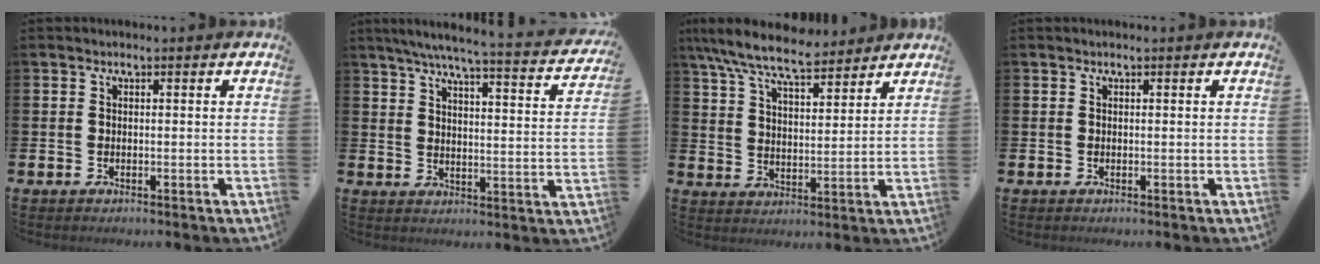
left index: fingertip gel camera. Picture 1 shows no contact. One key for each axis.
{"total": 5.8, "fx": 5.1, "fy": 0.1, "fz": 2.7, "tx": -0.066, "ty": -0.040, "tz": 0.083}
{"total": 8.9, "fx": 8.1, "fy": 1.7, "fz": 3.3, "tx": -0.099, "ty": -0.033, "tz": 0.148}
{"total": 0.0}